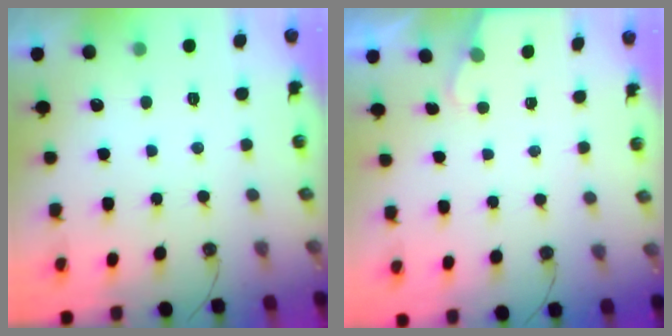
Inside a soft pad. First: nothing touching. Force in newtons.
{"total": 1.5, "press": 1.5, "slide": 0.3}